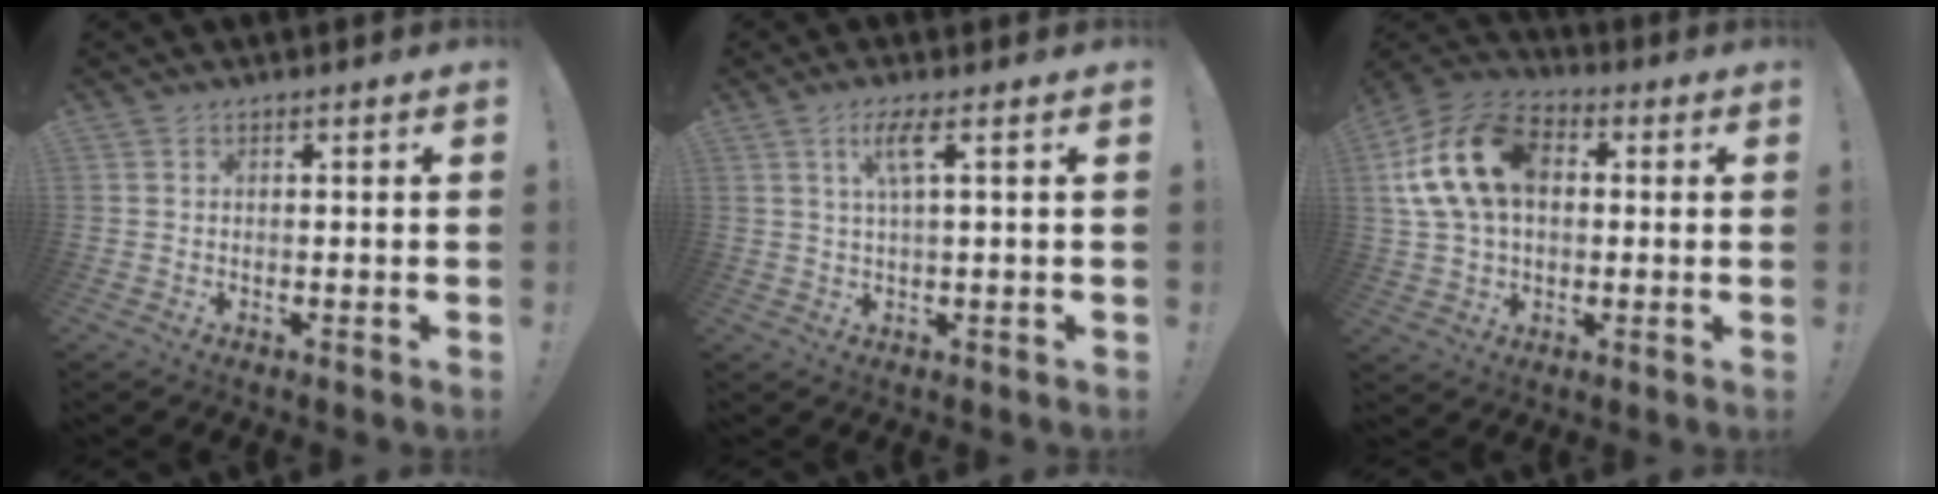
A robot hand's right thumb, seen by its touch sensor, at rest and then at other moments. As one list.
[{"total": 5.7, "force": [2.0, 0.4, 5.3], "torque": [-0.099, 0.001, 0.028]}, {"total": 19.0, "force": [4.0, 13.1, 13.1], "torque": [-0.230, 0.007, 0.080]}]